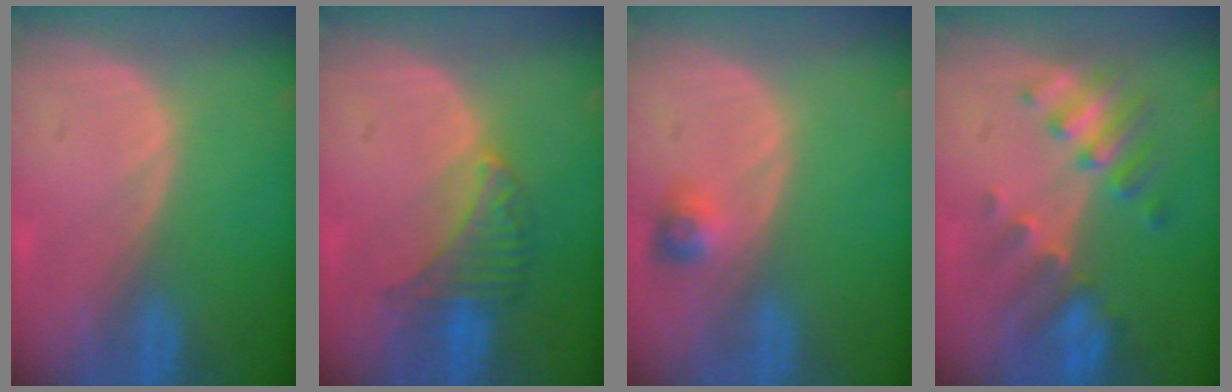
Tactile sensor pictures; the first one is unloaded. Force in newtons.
{"total": 5.1, "press": 5.1, "slide": 0.5}
{"total": 2.6, "press": 2.4, "slide": 1.0}
{"total": 7.6, "press": 6.8, "slide": 3.4}